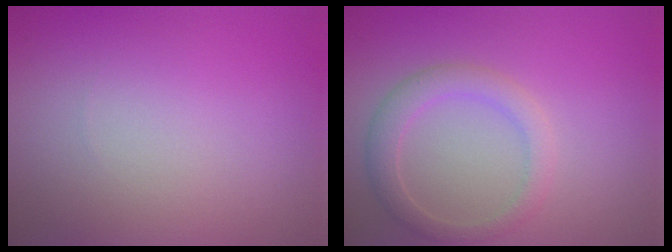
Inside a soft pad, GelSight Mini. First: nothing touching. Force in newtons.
{"total": 2.7, "press": 2.7, "slide": 0.0}